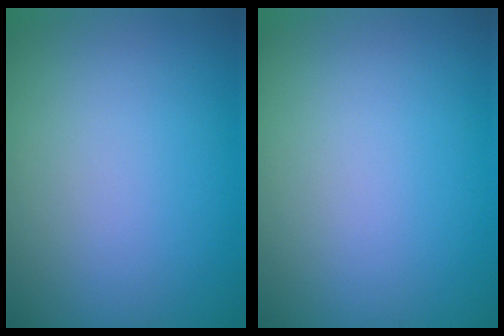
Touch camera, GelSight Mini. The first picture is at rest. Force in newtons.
{"total": 0.0}